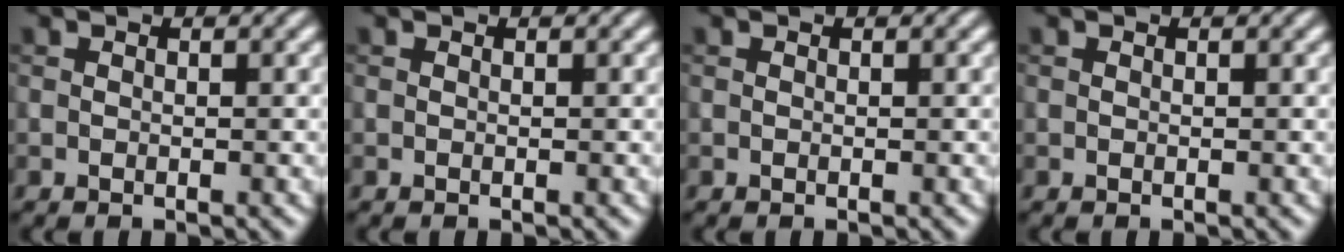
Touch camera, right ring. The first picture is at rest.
{"total": 0.0}
{"total": 0.0}
{"total": 0.0}